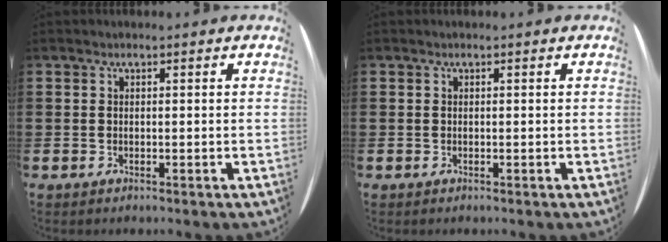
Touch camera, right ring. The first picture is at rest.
{"total": 0.0}